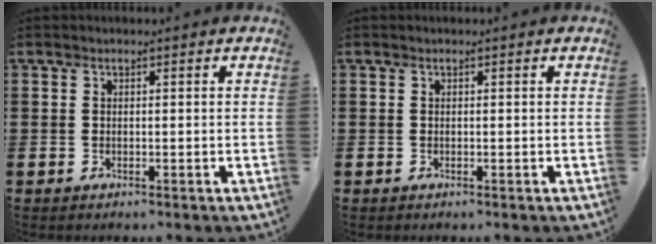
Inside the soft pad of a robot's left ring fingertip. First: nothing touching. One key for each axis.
{"total": 0.0}